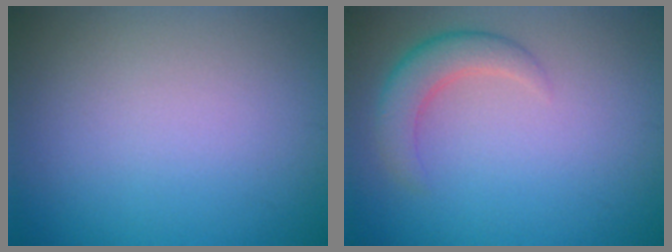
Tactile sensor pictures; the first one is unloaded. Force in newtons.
{"total": 3.0, "press": 3.0, "slide": 0.1}